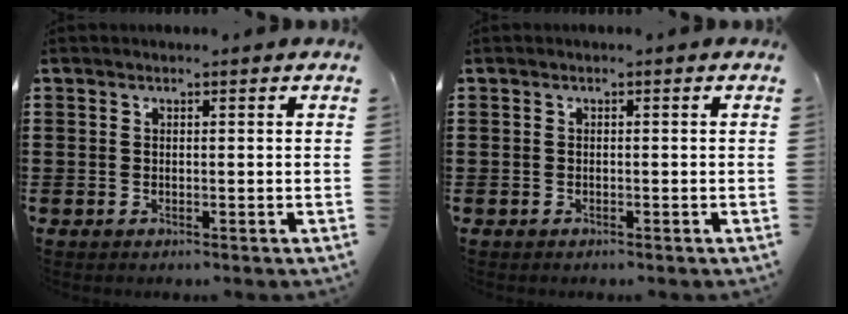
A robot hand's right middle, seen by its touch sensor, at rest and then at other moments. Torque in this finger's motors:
{"motor_torque": [0.46, -0.72, -0.01, -0.01]}